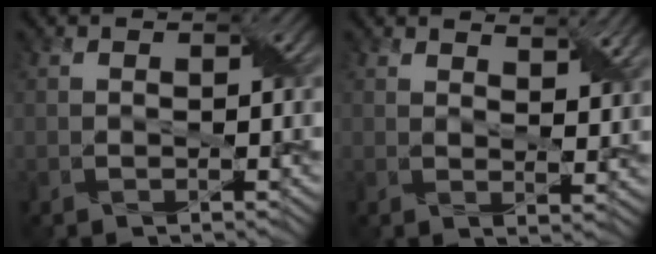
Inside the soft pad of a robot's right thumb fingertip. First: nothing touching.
{"total": 4.2, "force": [3.4, 0.4, 2.4], "torque": [-0.044, -0.002, 0.064]}